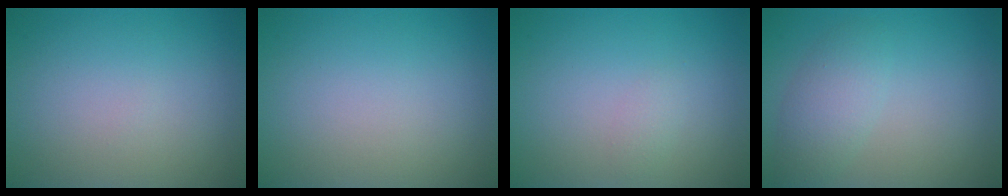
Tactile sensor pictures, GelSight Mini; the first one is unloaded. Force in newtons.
{"total": 0.0}
{"total": 0.8, "press": 0.8, "slide": 0.0}
{"total": 2.9, "press": 2.9, "slide": 0.2}